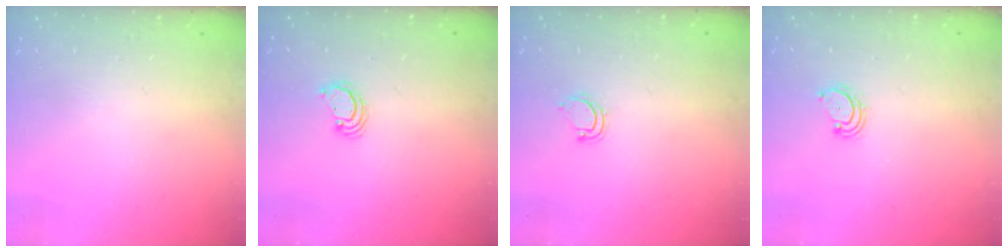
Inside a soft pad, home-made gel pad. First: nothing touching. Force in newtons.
{"total": 2.6, "press": 2.6, "slide": 0.2}
{"total": 3.7, "press": 3.7, "slide": 0.3}
{"total": 2.8, "press": 2.8, "slide": 0.3}